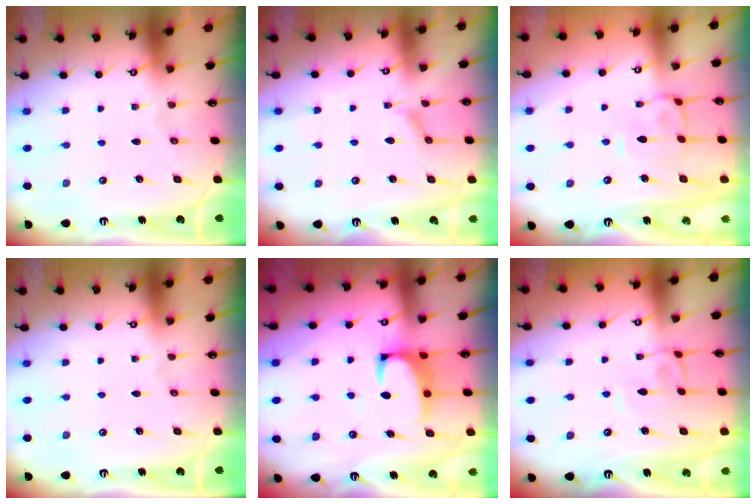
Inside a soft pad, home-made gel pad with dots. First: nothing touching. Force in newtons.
{"total": 2.1, "press": 2.0, "slide": 0.6}
{"total": 0.9, "press": 0.3, "slide": 0.8}
{"total": 0.0}
{"total": 2.2, "press": 2.0, "slide": 0.9}
{"total": 3.7, "press": 3.7, "slide": 0.0}